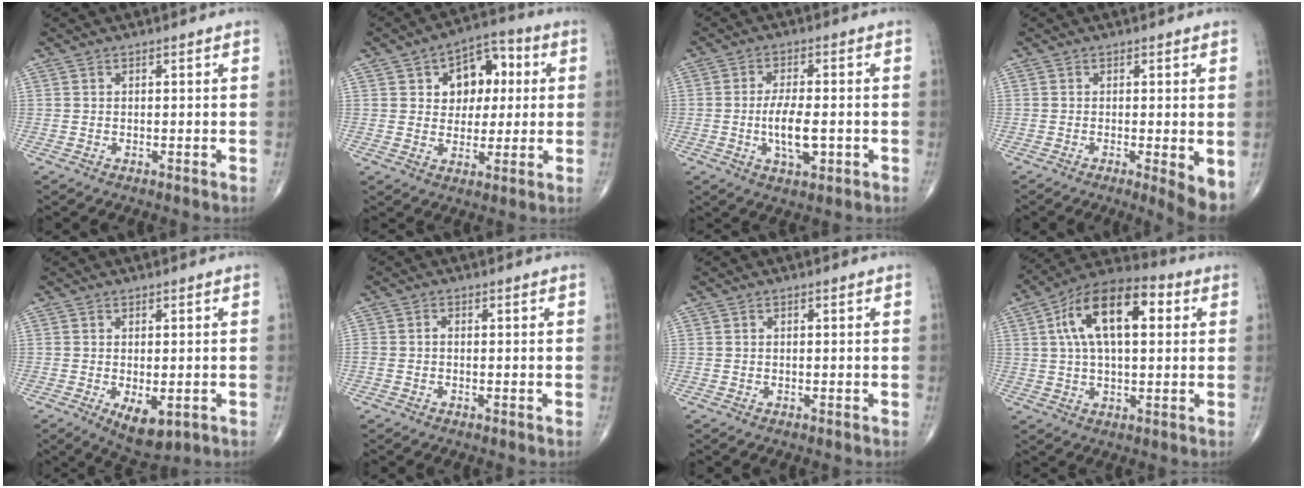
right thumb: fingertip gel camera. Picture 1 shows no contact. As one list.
[{"total": 11.2, "force": [2.7, 8.0, 7.4], "torque": [-0.059, 0.012, 0.036]}, {"total": 7.1, "force": [-1.3, 2.9, 6.4], "torque": [-0.118, -0.002, -0.022]}, {"total": 4.7, "force": [-0.9, 0.9, 4.5], "torque": [-0.069, -0.016, -0.017]}, {"total": 6.1, "force": [-1.8, 2.9, 5.0], "torque": [-0.072, -0.012, -0.016]}, {"total": 1.2, "force": [-0.2, 0.8, 0.8], "torque": [-0.015, 0.002, -0.007]}, {"total": 0.5, "force": [-0.4, 0.4, 0.0], "torque": [0.005, 0.002, -0.010]}, {"total": 16.5, "force": [4.2, 8.1, 13.8], "torque": [-0.226, 0.024, 0.062]}]